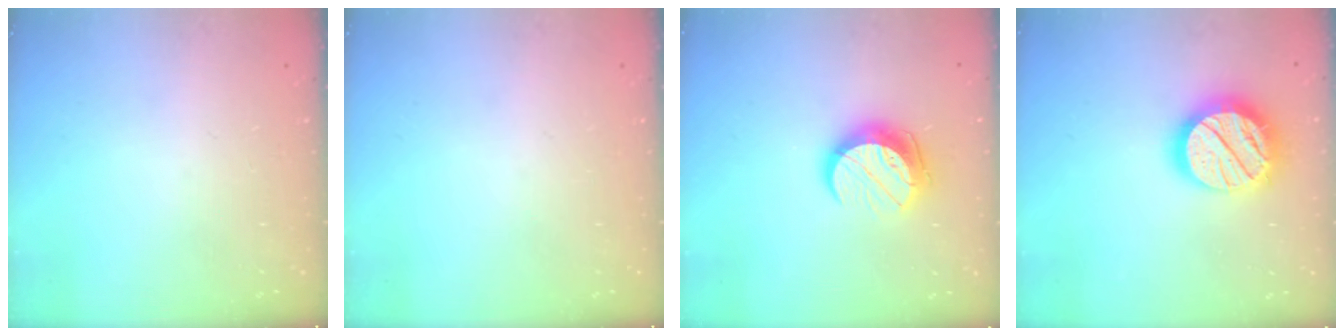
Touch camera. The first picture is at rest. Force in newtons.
{"total": 0.0}
{"total": 11.1, "press": 11.1, "slide": 0.7}
{"total": 22.2, "press": 22.1, "slide": 2.0}